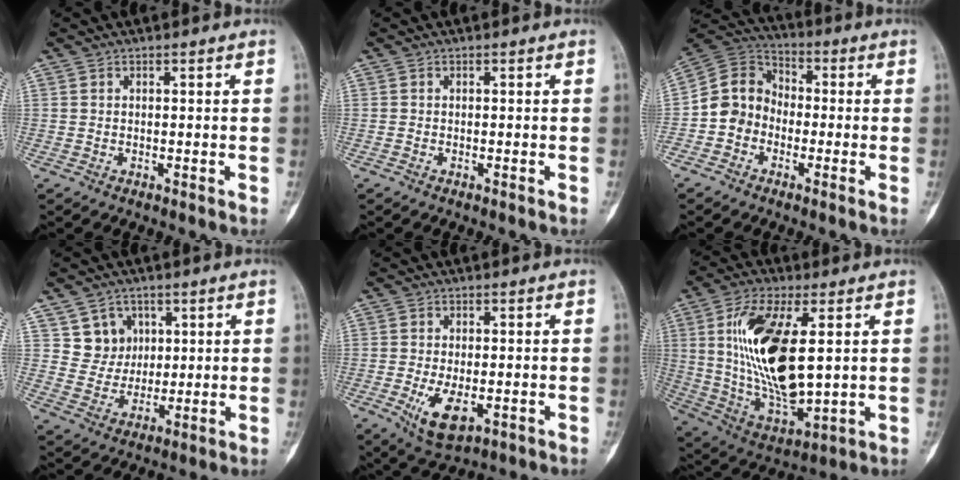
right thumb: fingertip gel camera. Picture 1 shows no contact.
{"total": 0.0}
{"total": 9.8, "force": [-2.5, 8.5, 4.2], "torque": [-0.064, 0.048, -0.060]}
{"total": 6.8, "force": [2.9, 6.1, 1.1], "torque": [0.016, -0.015, 0.055]}
{"total": 7.3, "force": [-2.4, 3.5, 6.0], "torque": [-0.101, -0.012, -0.033]}
{"total": 20.3, "force": [3.5, 8.6, 18.1], "torque": [-0.348, -0.018, 0.077]}